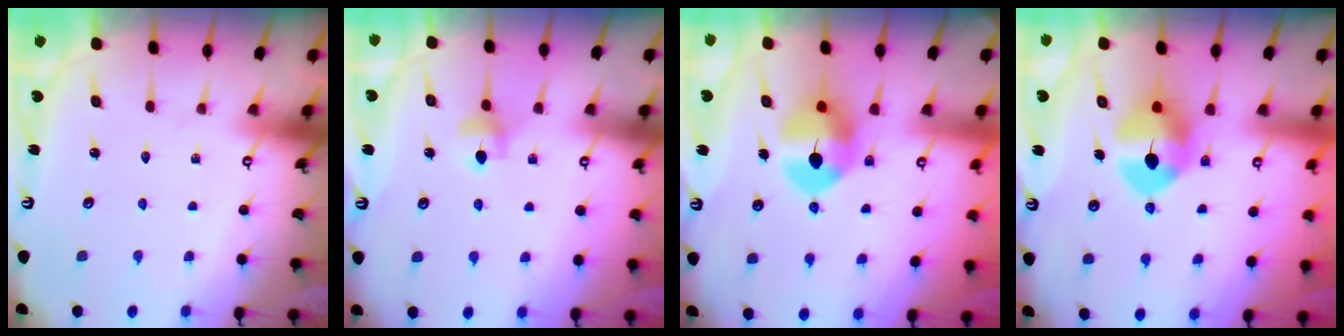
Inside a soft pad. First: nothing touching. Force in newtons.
{"total": 5.3, "press": 5.3, "slide": 0.7}
{"total": 9.4, "press": 9.3, "slide": 1.0}
{"total": 9.6, "press": 9.5, "slide": 1.5}